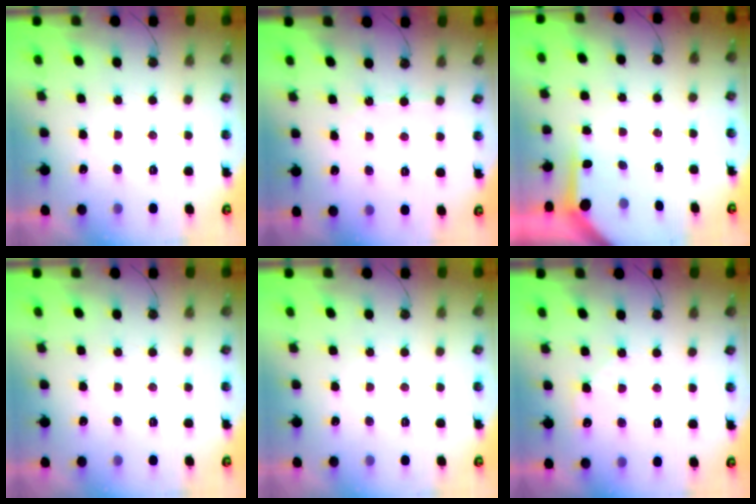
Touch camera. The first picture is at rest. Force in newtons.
{"total": 1.4, "press": 1.3, "slide": 0.3}
{"total": 3.8, "press": 3.8, "slide": 0.3}
{"total": 0.0}
{"total": 0.0}
{"total": 5.1, "press": 5.0, "slide": 0.9}